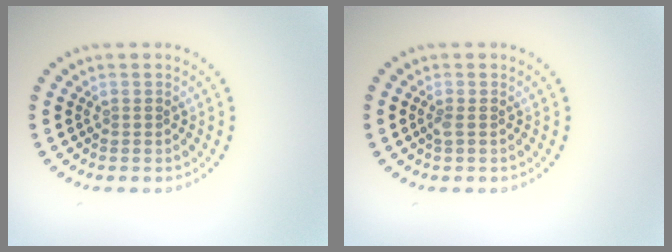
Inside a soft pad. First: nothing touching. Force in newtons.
{"total": 0.7, "press": 0.6, "slide": 0.3}